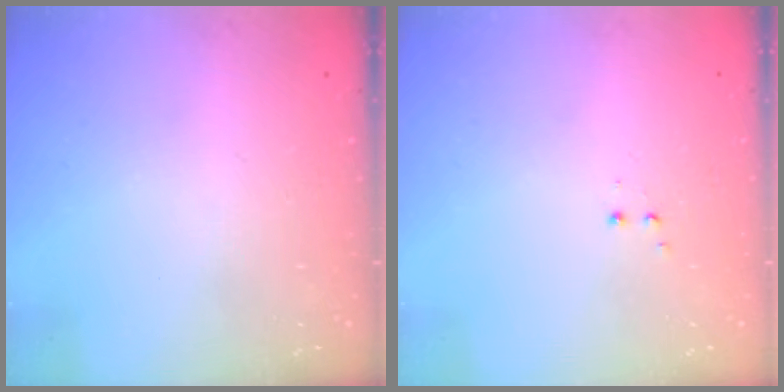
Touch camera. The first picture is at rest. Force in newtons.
{"total": 1.2, "press": 1.1, "slide": 0.5}